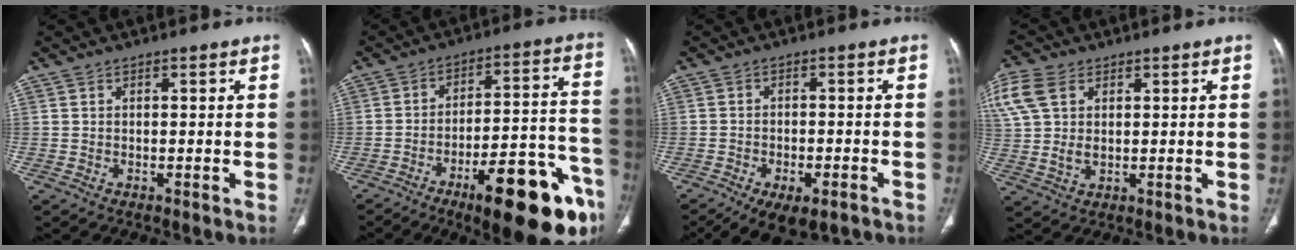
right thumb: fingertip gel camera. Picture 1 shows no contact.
{"total": 21.1, "force": [-12.0, 6.4, 16.2], "torque": [-0.159, 0.080, -0.168]}
{"total": 11.6, "force": [-7.4, 5.6, 6.9], "torque": [-0.108, 0.016, -0.105]}
{"total": 13.9, "force": [5.1, 9.4, 8.8], "torque": [-0.227, 0.010, 0.104]}